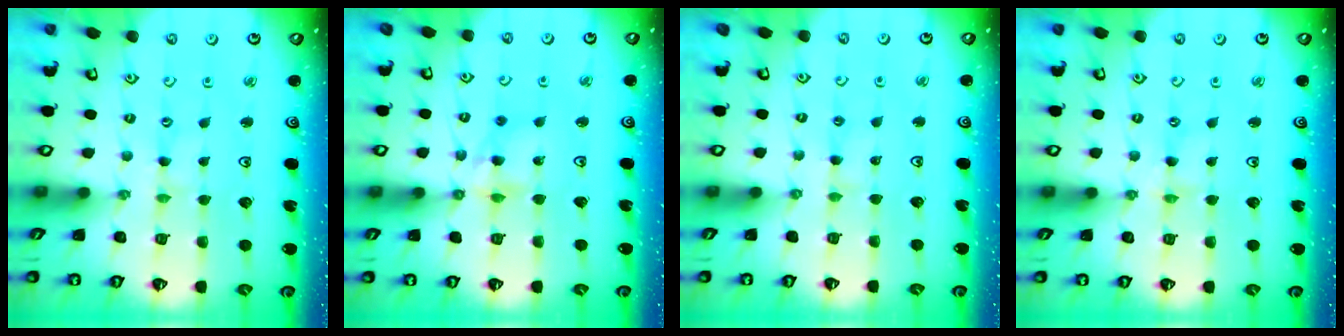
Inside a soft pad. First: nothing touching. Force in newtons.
{"total": 9.0, "press": 8.9, "slide": 0.8}
{"total": 2.5, "press": 2.5, "slide": 0.2}
{"total": 0.7, "press": 0.7, "slide": 0.2}